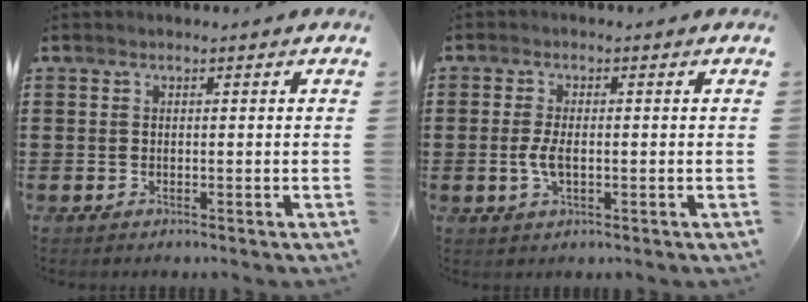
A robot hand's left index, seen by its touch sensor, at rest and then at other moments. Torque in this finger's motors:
{"motor_torque": [0.69, 0.49, 0.42, 0.10]}